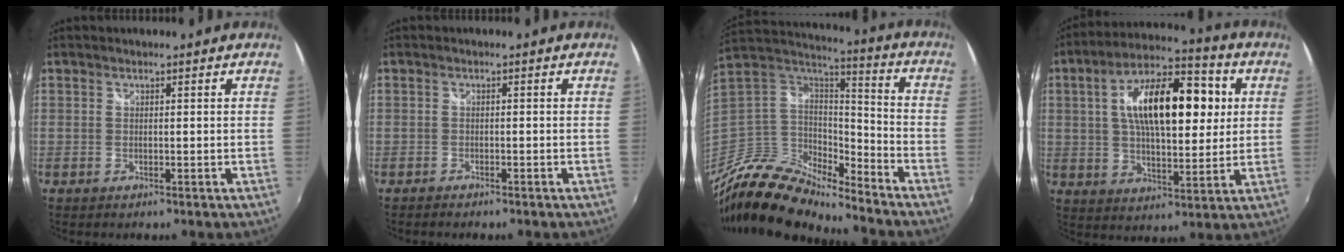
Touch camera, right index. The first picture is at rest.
{"total": 1.9, "force": [-1.7, 0.6, 0.6], "torque": [-0.021, -0.007, -0.031]}
{"total": 16.3, "force": [-13.2, 5.7, 7.7], "torque": [-0.174, -0.008, -0.254]}
{"total": 18.7, "force": [4.0, 8.1, 16.3], "torque": [-0.285, 0.031, 0.058]}